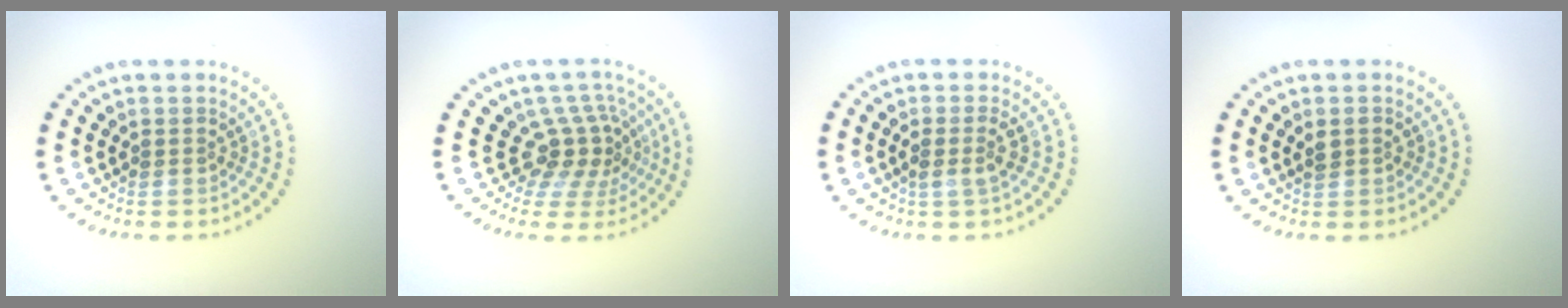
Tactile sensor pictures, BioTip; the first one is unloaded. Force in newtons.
{"total": 3.6, "press": 2.6, "slide": 2.5}
{"total": 1.5, "press": 1.3, "slide": 0.7}
{"total": 1.2, "press": 1.2, "slide": 0.0}